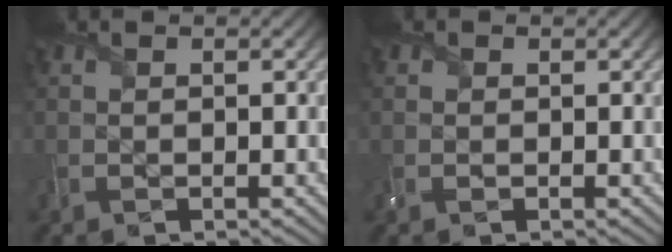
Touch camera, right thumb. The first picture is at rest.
{"total": 0.8, "force": [0.1, 0.7, 0.3], "torque": [-0.007, -0.002, 0.000]}